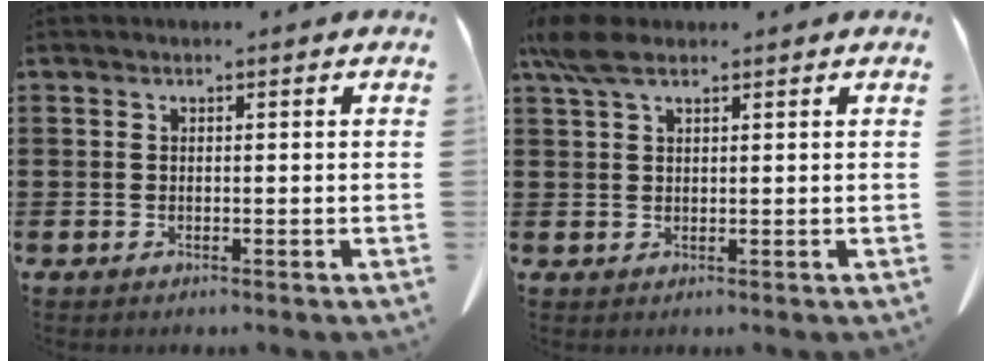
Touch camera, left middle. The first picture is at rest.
{"total": 4.2, "force": [2.5, 1.6, 3.1], "torque": [-0.075, 0.001, 0.044]}